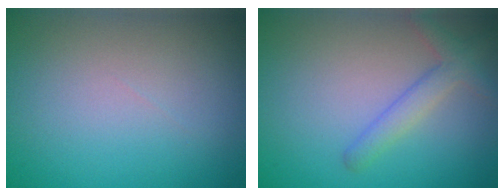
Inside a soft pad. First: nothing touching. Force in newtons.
{"total": 2.5, "press": 2.5, "slide": 0.1}